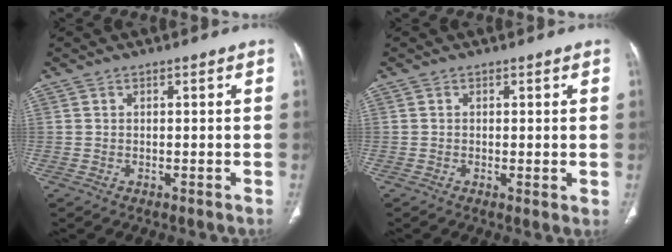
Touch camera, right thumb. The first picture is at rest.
{"total": 1.4, "force": [0.0, 0.4, 1.3], "torque": [-0.025, -0.007, -0.002]}